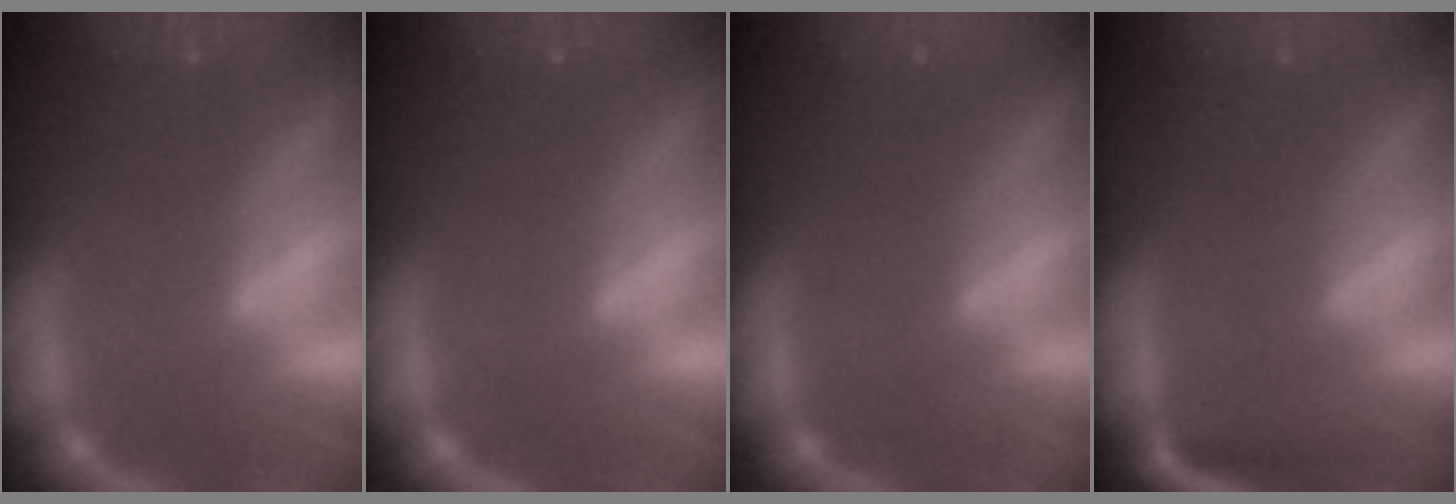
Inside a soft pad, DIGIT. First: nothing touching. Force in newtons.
{"total": 0.0}
{"total": 0.0}
{"total": 3.0}